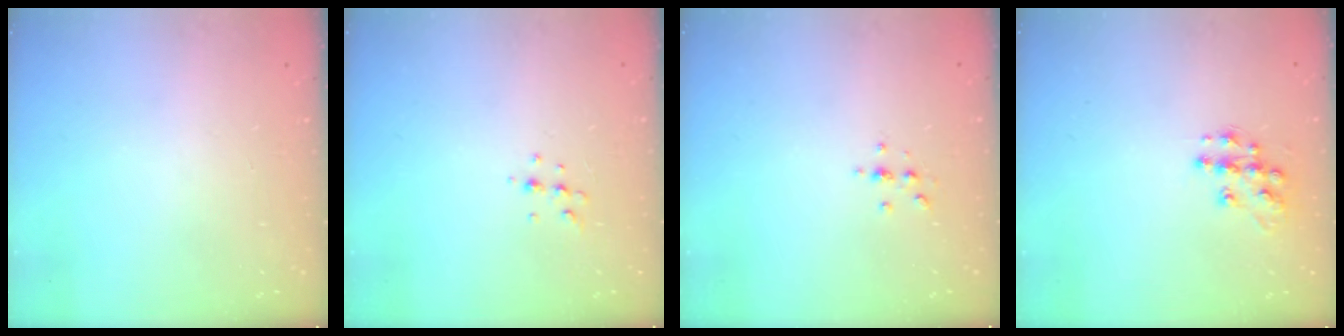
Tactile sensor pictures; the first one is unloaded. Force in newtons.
{"total": 4.8, "press": 4.7, "slide": 1.1}
{"total": 2.4, "press": 2.4, "slide": 0.3}
{"total": 11.4, "press": 11.4, "slide": 0.8}